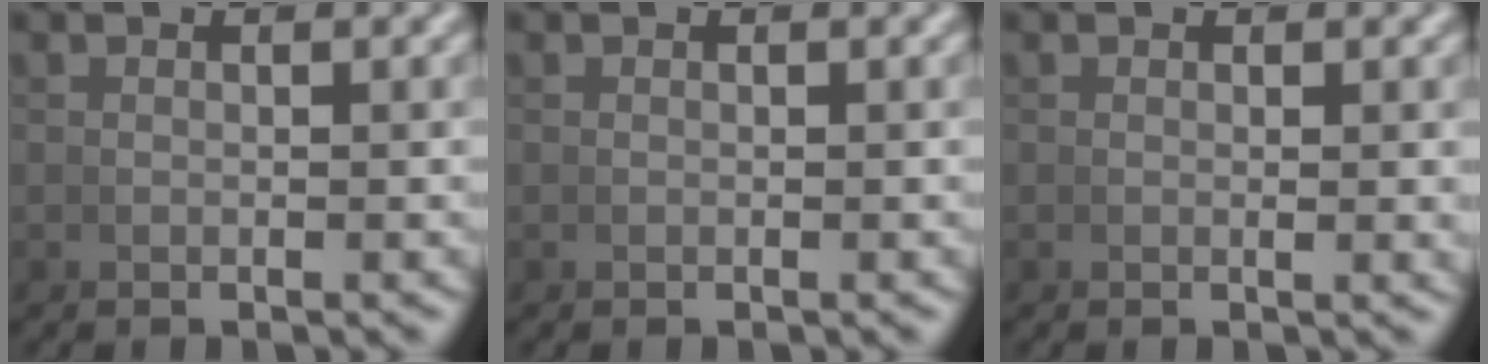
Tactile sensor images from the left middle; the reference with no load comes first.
{"total": 0.0}
{"total": 0.5, "force": [0.3, 0.1, 0.4], "torque": [-0.009, -0.001, 0.005]}